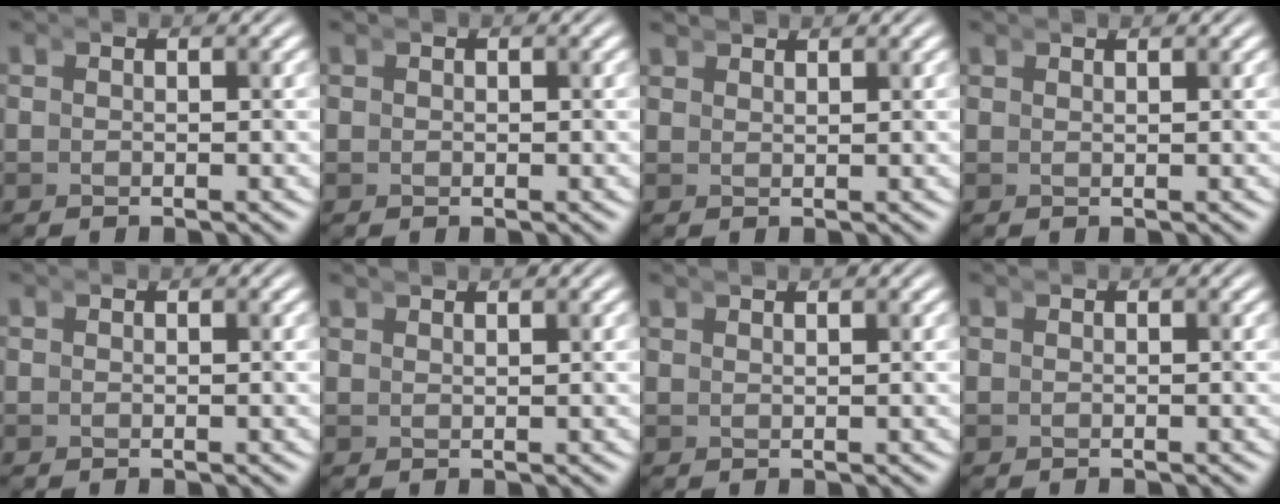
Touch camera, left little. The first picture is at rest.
{"total": 0.5, "force": [0.3, 0.3, 0.2], "torque": [-0.008, -0.001, 0.008]}
{"total": 1.6, "force": [1.6, -0.1, 0.1], "torque": [-0.006, -0.001, 0.030]}
{"total": 0.9, "force": [0.9, 0.0, 0.2], "torque": [-0.002, 0.000, 0.015]}
{"total": 0.0}
{"total": 1.3, "force": [1.3, -0.2, 0.1], "torque": [-0.001, 0.002, 0.023]}
{"total": 1.3, "force": [1.2, 0.0, 0.4], "torque": [0.000, 0.005, 0.019]}
{"total": 0.0}